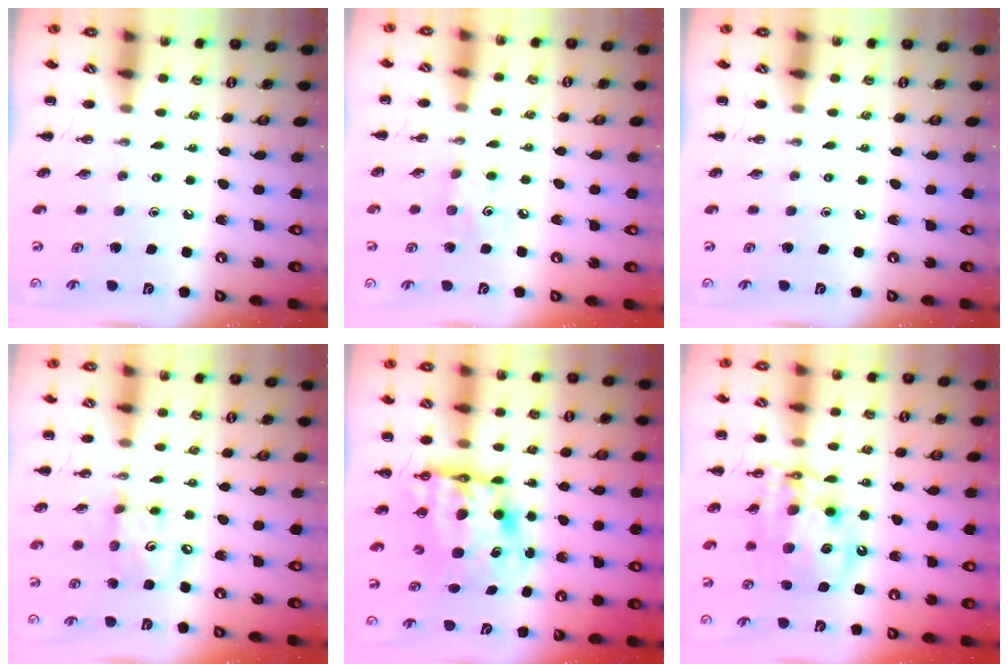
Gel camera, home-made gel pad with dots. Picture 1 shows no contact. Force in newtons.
{"total": 5.4, "press": 5.1, "slide": 1.6}
{"total": 0.0}
{"total": 6.4, "press": 6.4, "slide": 0.5}
{"total": 10.7, "press": 10.3, "slide": 3.0}
{"total": 14.1, "press": 13.7, "slide": 3.3}